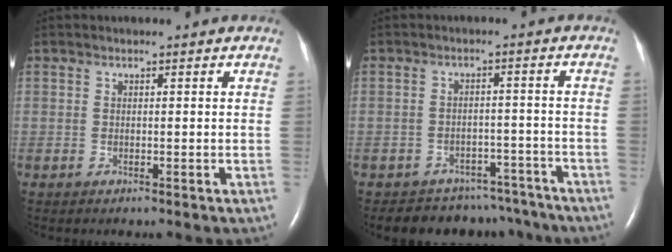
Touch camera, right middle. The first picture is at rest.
{"total": 9.9, "force": [-8.8, 4.6, 0.3], "torque": [0.005, 0.028, -0.101]}